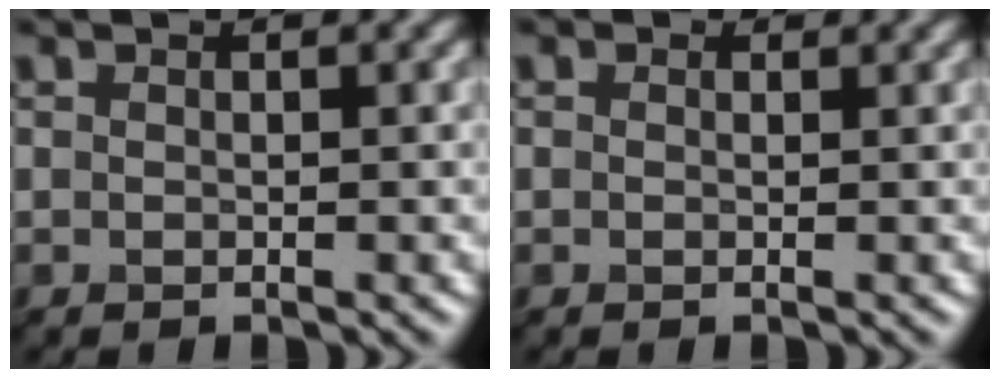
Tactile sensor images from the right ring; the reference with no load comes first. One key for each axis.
{"total": 1.1, "fx": 0.7, "fy": 0.7, "fz": 0.5, "tx": -0.010, "ty": 0.009, "tz": -0.005}